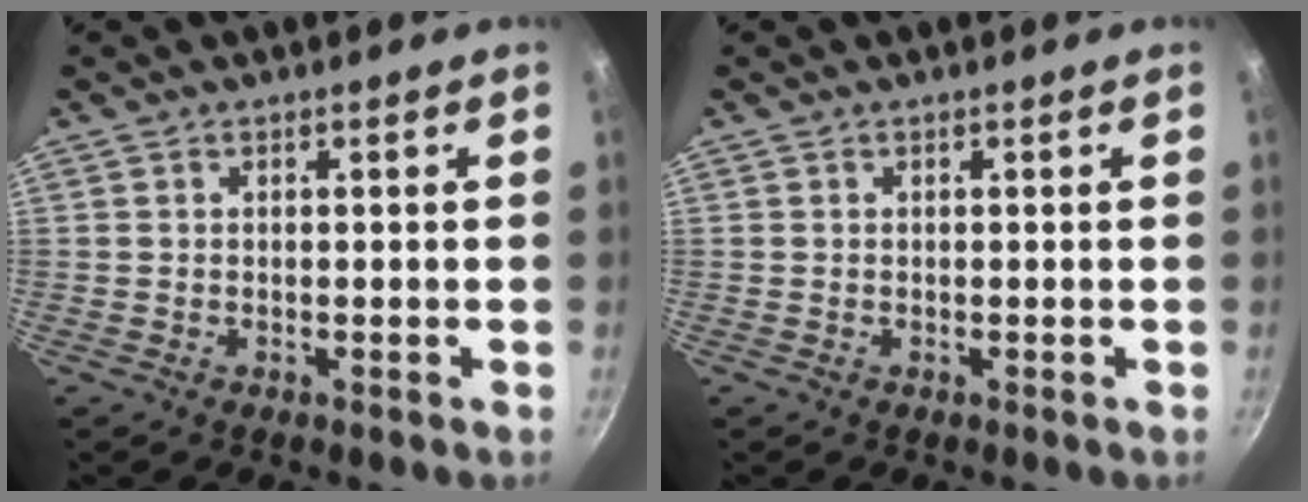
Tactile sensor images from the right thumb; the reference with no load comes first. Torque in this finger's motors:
{"motor_torque": [-0.03, 0.03, 0.13, -0.18, 0.00]}